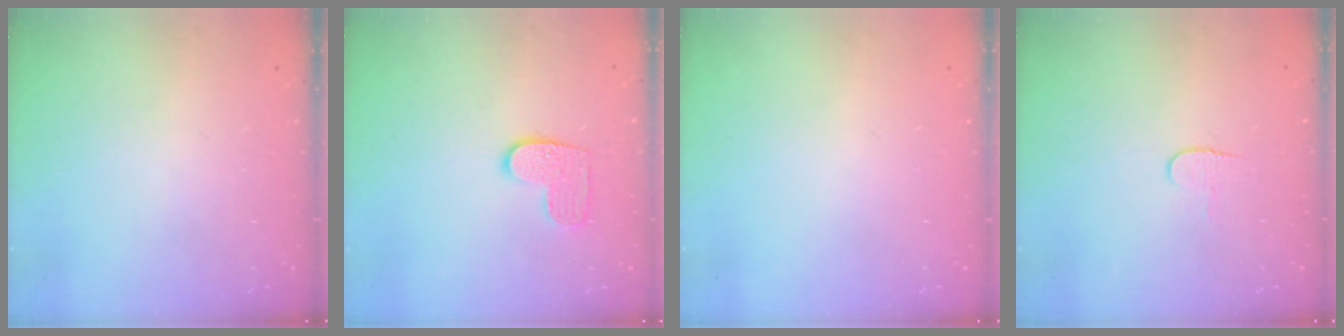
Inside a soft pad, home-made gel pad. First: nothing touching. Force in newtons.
{"total": 7.4, "press": 7.4, "slide": 0.2}
{"total": 0.0}
{"total": 4.1, "press": 4.1, "slide": 0.4}